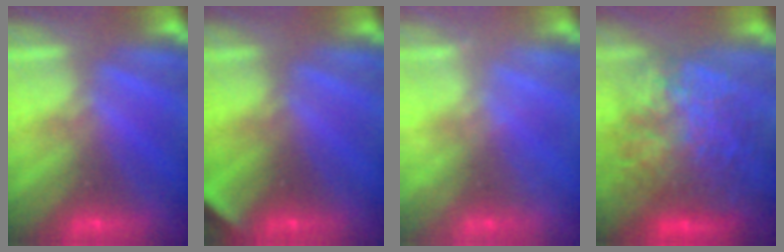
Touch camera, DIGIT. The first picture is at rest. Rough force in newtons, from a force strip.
{"total": 2.1}
{"total": 2.2}
{"total": 7.4}